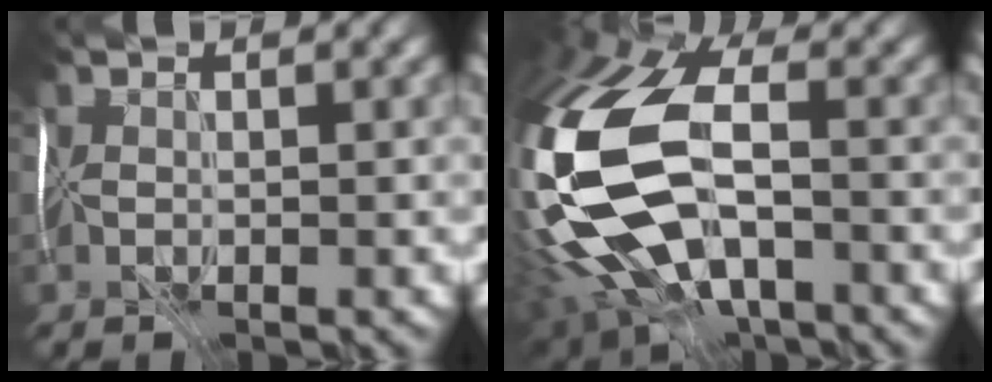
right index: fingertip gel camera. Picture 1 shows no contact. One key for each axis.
{"total": 14.4, "fx": -2.0, "fy": 8.2, "fz": 11.7, "tx": -0.267, "ty": -0.006, "tz": -0.040}